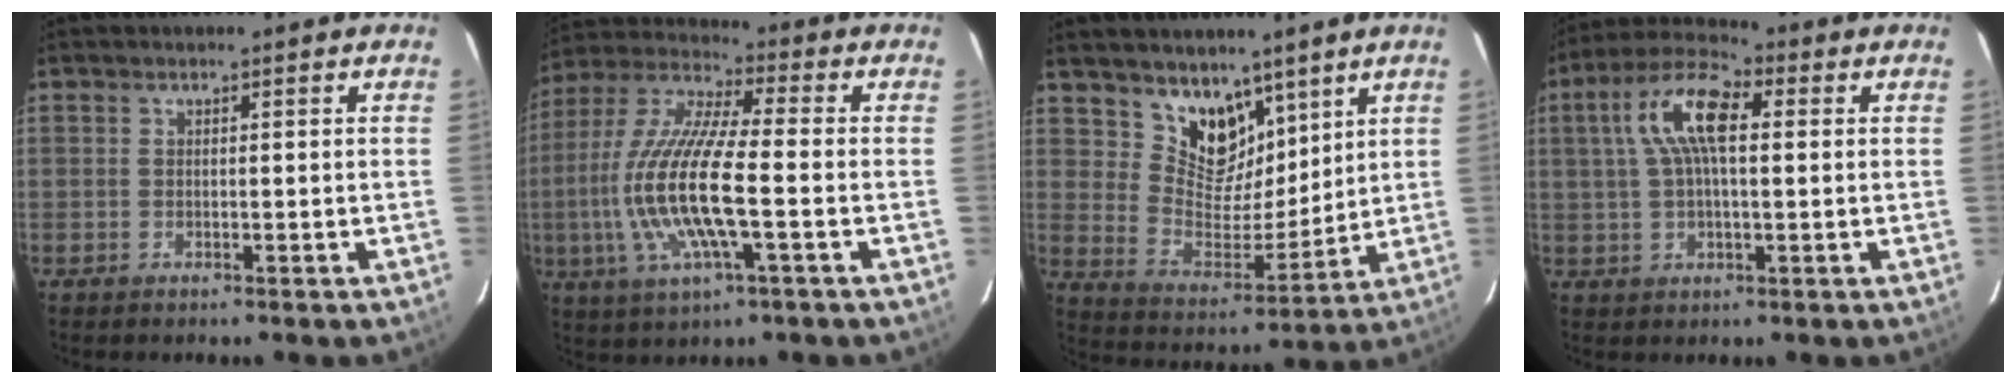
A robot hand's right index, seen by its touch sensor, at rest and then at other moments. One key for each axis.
{"total": 17.6, "fx": -3.2, "fy": 3.8, "fz": 16.9, "tx": -0.343, "ty": -0.010, "tz": -0.063}
{"total": 10.8, "fx": 7.7, "fy": 6.3, "fz": 4.2, "tx": -0.068, "ty": -0.014, "tz": 0.149}
{"total": 10.6, "fx": 2.4, "fy": 4.1, "fz": 9.5, "tx": -0.186, "ty": 0.027, "tz": 0.038}